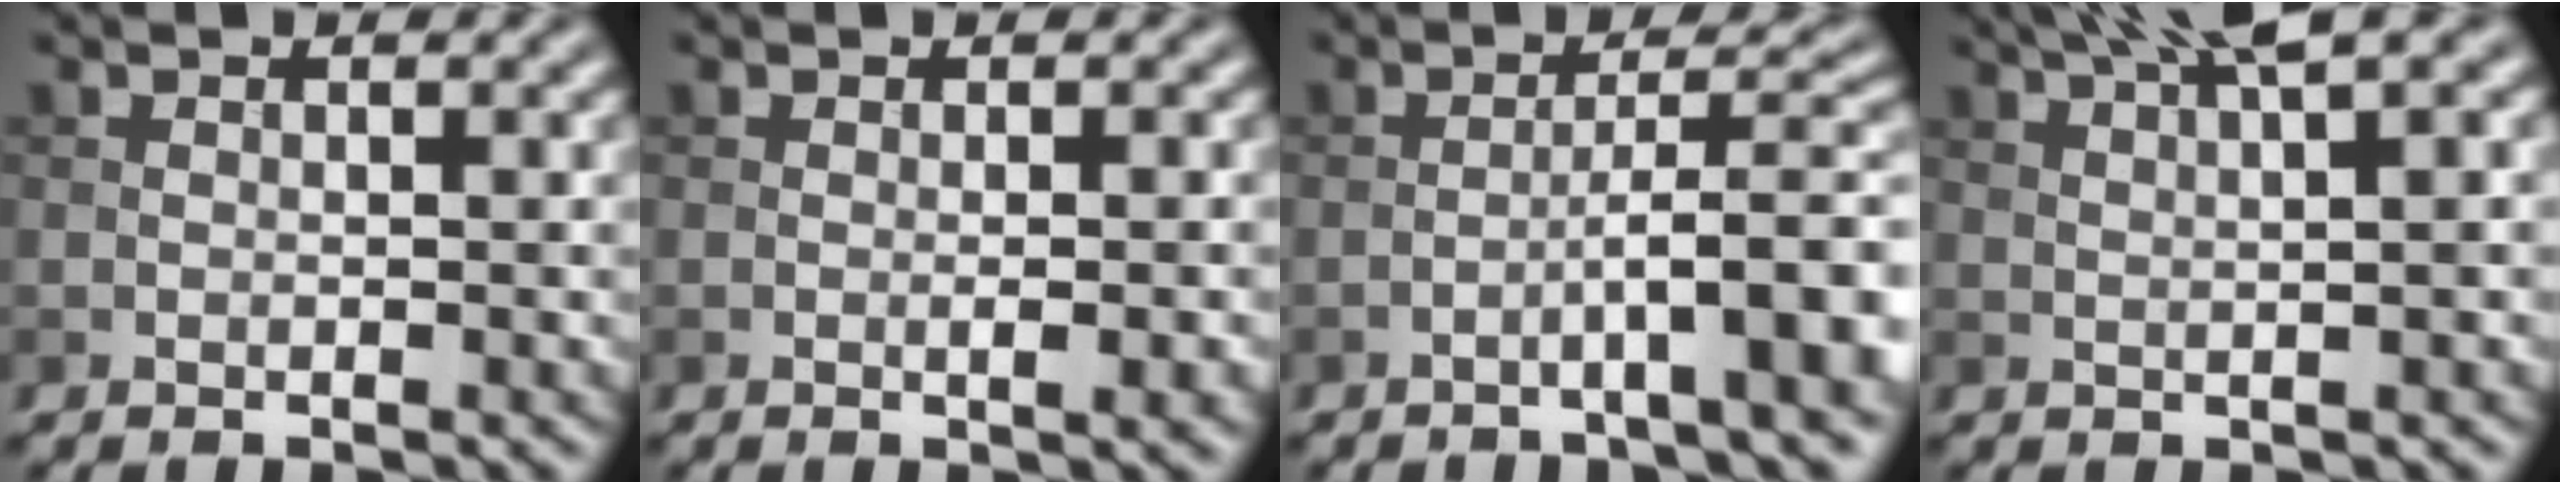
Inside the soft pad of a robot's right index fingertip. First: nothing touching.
{"total": 2.0, "force": [-0.3, 0.4, 1.9], "torque": [-0.025, -0.003, -0.003]}
{"total": 6.1, "force": [-2.6, 0.7, 5.5], "torque": [-0.079, 0.018, -0.048]}
{"total": 5.4, "force": [3.4, 0.8, 4.2], "torque": [-0.062, 0.015, 0.046]}